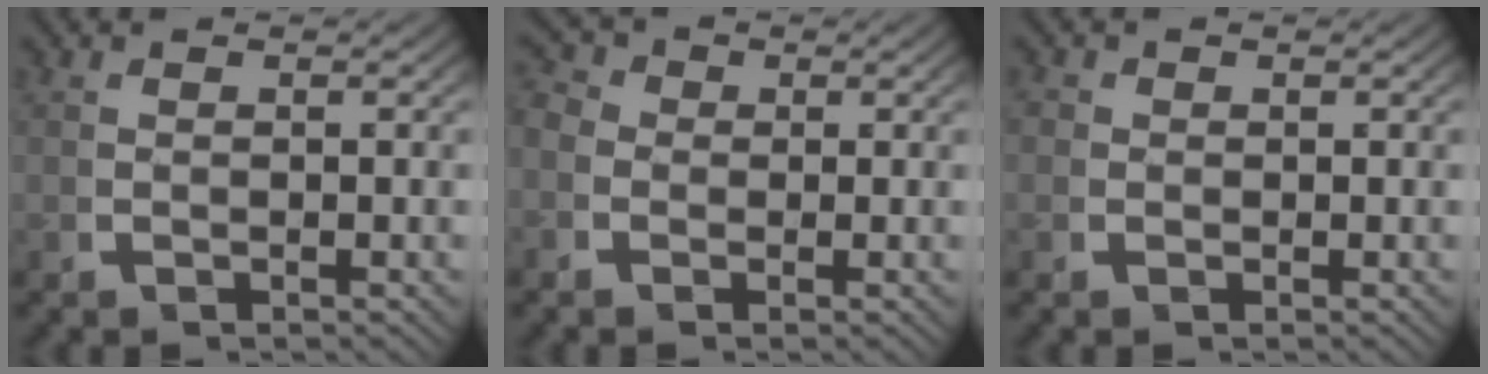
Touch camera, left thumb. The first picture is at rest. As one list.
[{"total": 2.8, "force": [-0.1, 2.6, 0.9], "torque": [-0.018, -0.007, -0.013]}, {"total": 1.1, "force": [0.0, 1.1, -0.1], "torque": [-0.004, -0.012, -0.001]}]